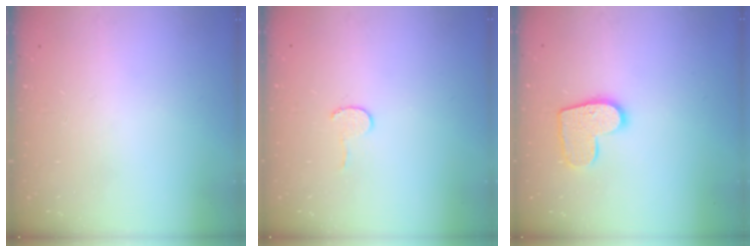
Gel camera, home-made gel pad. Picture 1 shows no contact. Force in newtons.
{"total": 3.7, "press": 3.7, "slide": 0.4}
{"total": 11.6, "press": 11.5, "slide": 0.5}